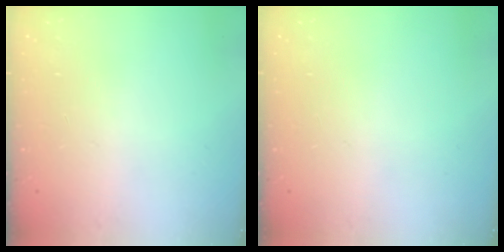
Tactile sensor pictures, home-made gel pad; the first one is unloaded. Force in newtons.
{"total": 0.0}